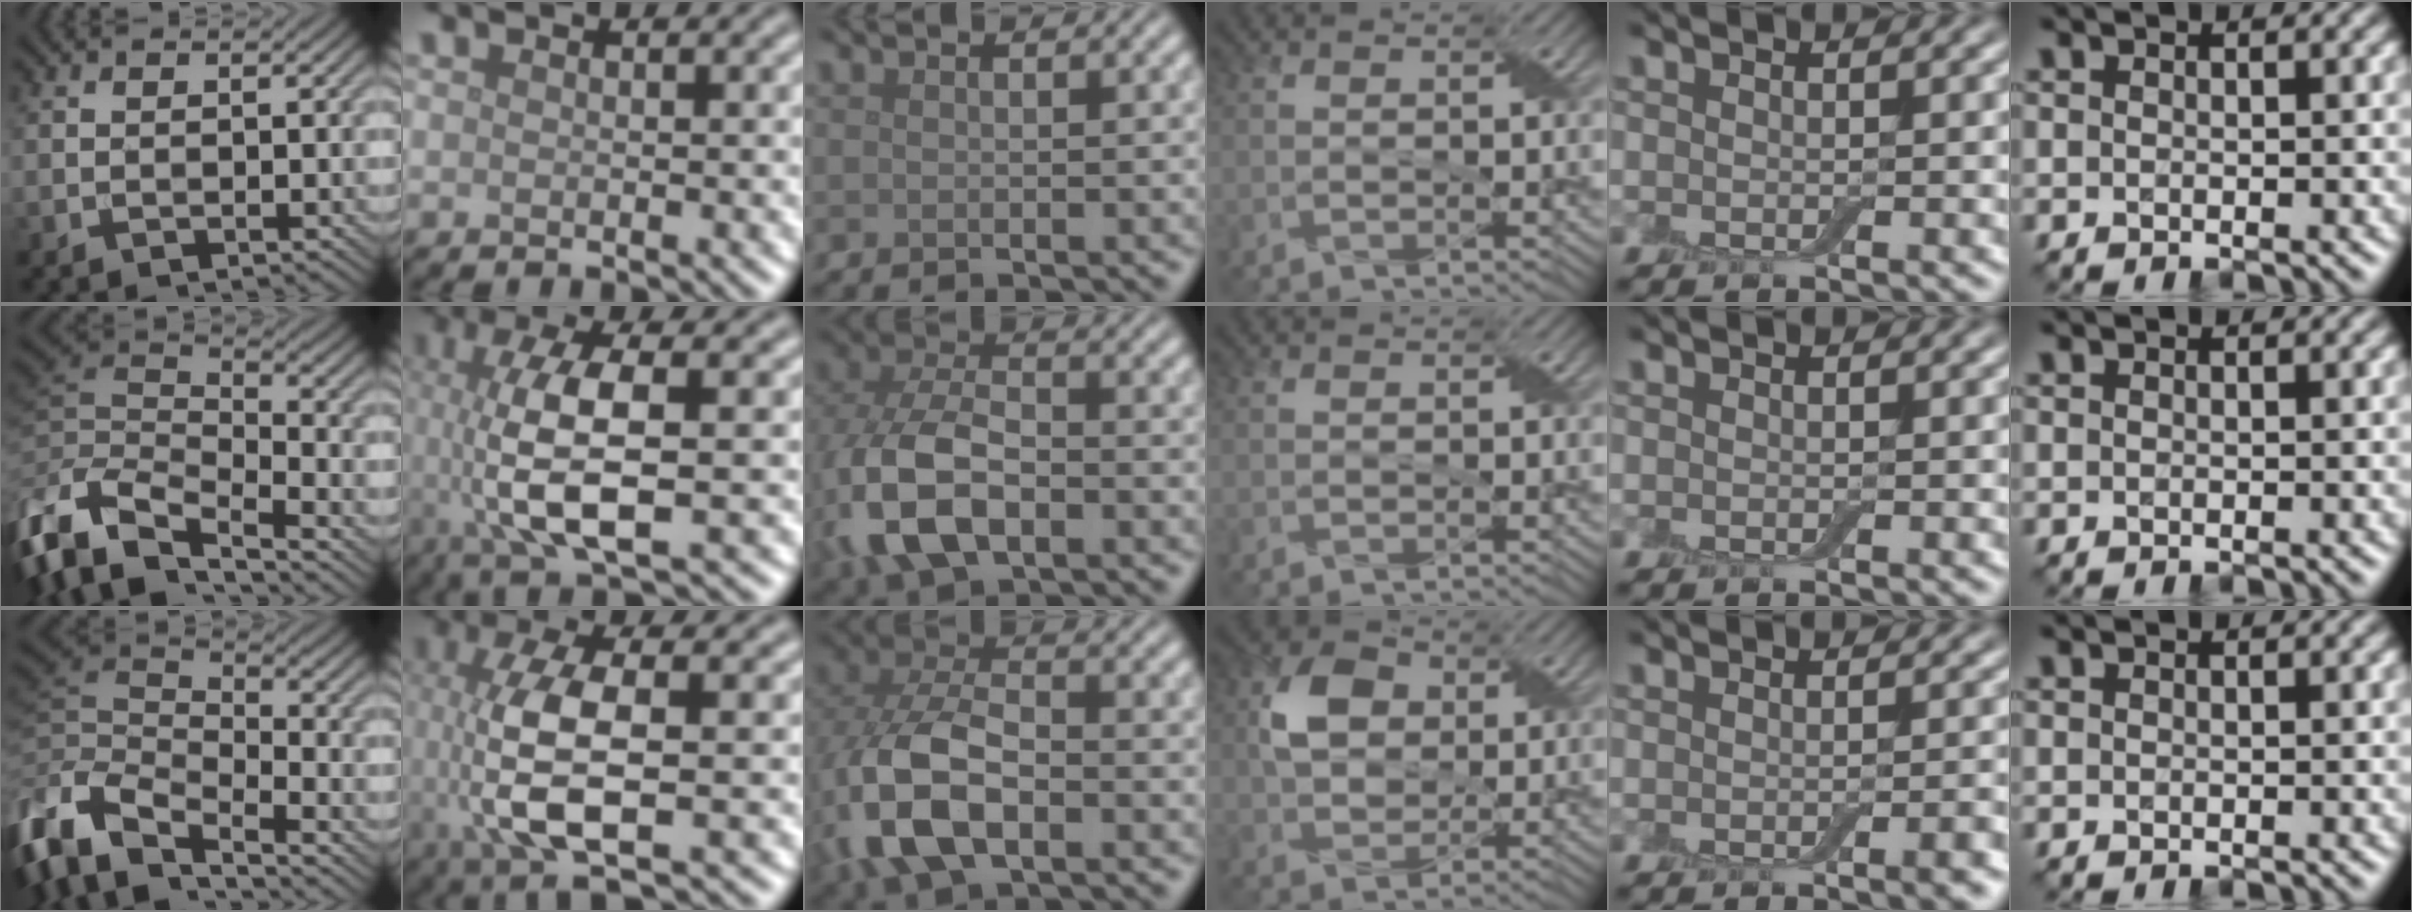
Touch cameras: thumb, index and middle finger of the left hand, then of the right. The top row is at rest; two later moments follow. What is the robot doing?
{"motion": "wrap", "object": "adhesive wrap"}